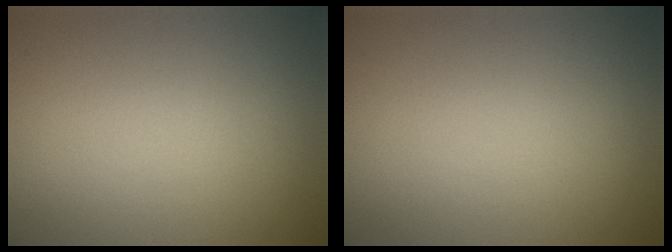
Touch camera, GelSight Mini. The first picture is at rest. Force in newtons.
{"total": 0.0}